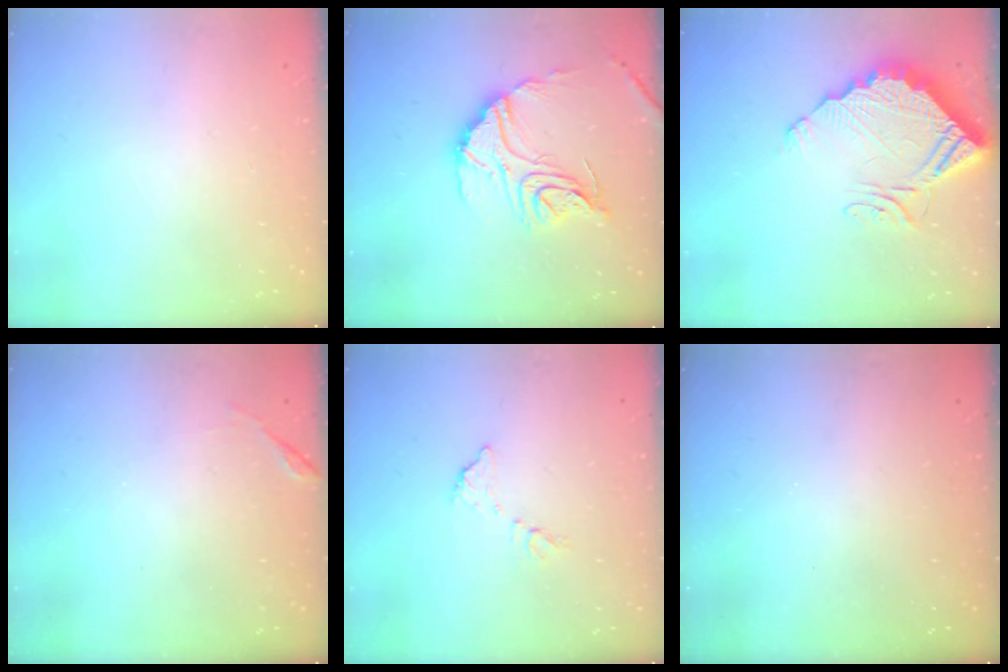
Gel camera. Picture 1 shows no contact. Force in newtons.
{"total": 18.4, "press": 18.3, "slide": 1.8}
{"total": 13.8, "press": 13.8, "slide": 1.1}
{"total": 6.7, "press": 6.7, "slide": 0.2}
{"total": 6.7, "press": 6.7, "slide": 0.3}
{"total": 2.9, "press": 2.7, "slide": 0.8}